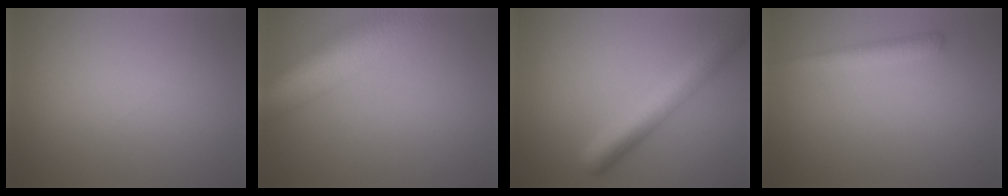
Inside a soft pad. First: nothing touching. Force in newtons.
{"total": 11.2, "press": 11.2, "slide": 0.6}
{"total": 6.5, "press": 6.5, "slide": 0.3}
{"total": 1.9, "press": 1.9, "slide": 0.1}